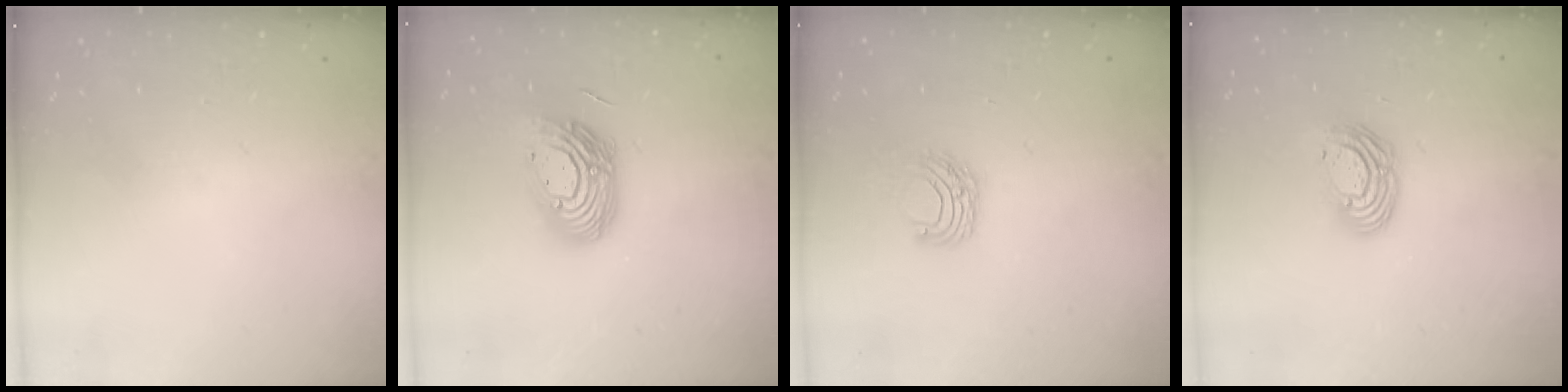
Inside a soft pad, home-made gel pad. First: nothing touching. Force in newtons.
{"total": 14.2, "press": 14.1, "slide": 1.2}
{"total": 6.7, "press": 6.7, "slide": 0.5}
{"total": 9.5, "press": 9.4, "slide": 1.7}